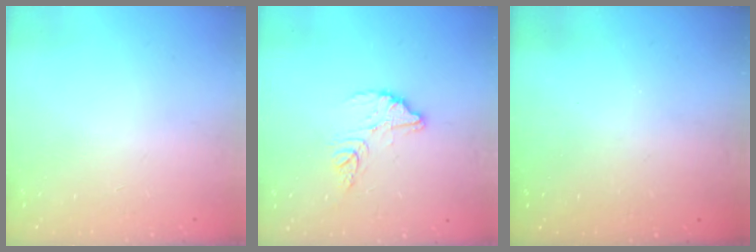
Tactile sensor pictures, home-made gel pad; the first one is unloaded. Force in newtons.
{"total": 11.5, "press": 11.4, "slide": 0.9}
{"total": 3.1, "press": 3.1, "slide": 0.1}